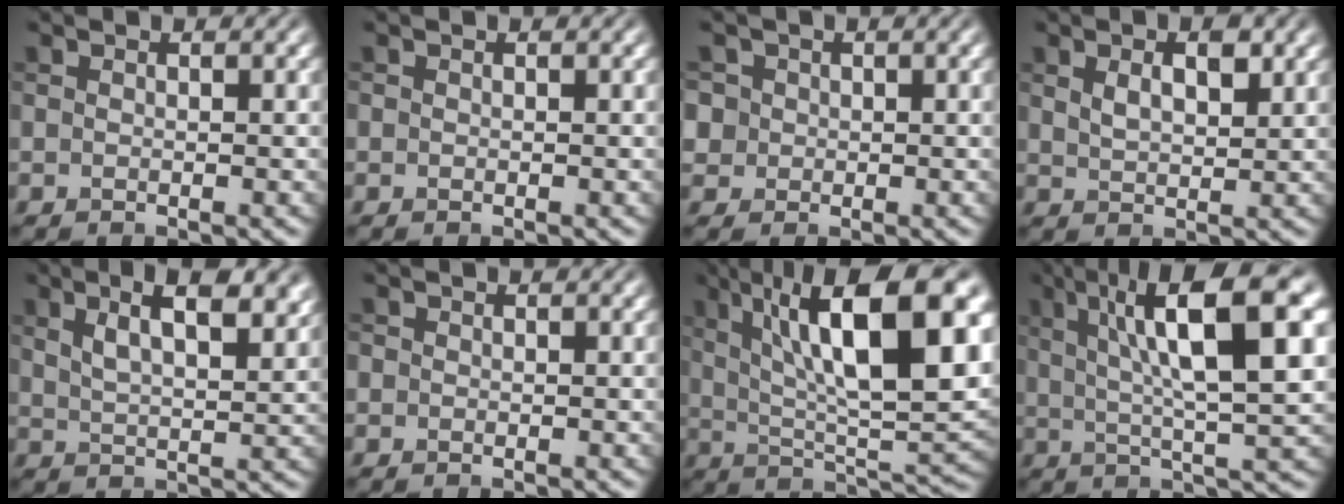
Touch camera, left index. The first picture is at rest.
{"total": 0.0}
{"total": 2.8, "force": [0.9, 2.5, 0.9], "torque": [-0.015, 0.013, 0.013]}
{"total": 3.0, "force": [1.4, 1.2, 2.4], "torque": [-0.047, 0.000, 0.029]}
{"total": 7.8, "force": [4.3, 3.0, 5.8], "torque": [-0.081, 0.017, 0.058]}
{"total": 0.0}
{"total": 14.6, "force": [5.0, 4.2, 13.0], "torque": [-0.197, 0.004, 0.078]}
{"total": 12.1, "force": [4.1, 2.4, 11.1], "torque": [-0.165, 0.017, 0.064]}